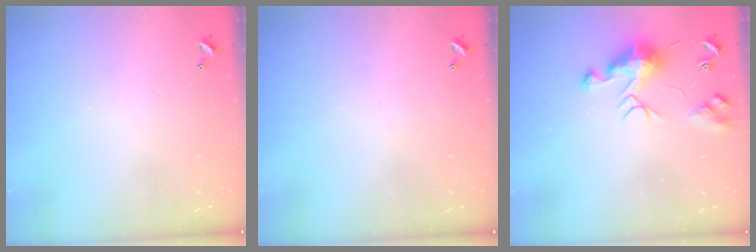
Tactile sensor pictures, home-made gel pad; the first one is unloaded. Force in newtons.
{"total": 0.0}
{"total": 9.6, "press": 9.5, "slide": 0.9}